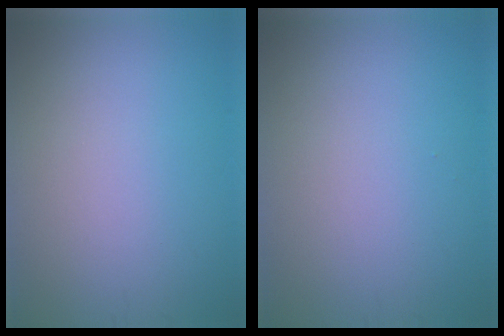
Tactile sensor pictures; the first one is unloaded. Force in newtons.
{"total": 0.0}